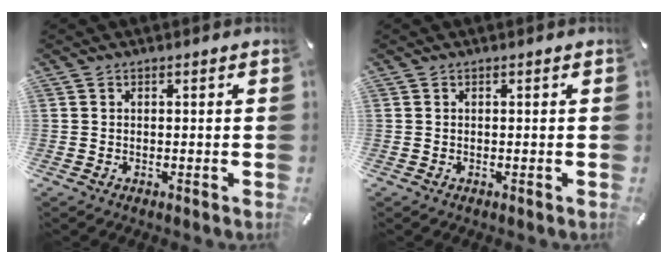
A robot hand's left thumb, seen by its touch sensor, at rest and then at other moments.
{"total": 0.0}